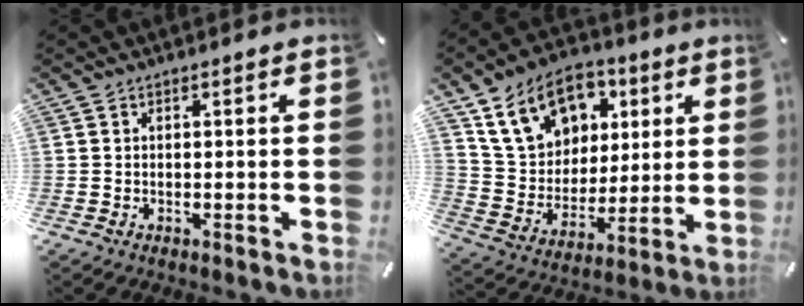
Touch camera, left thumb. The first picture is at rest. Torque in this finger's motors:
{"motor_torque": [2.41, 2.39, 1.42, -1.35, 0.19]}